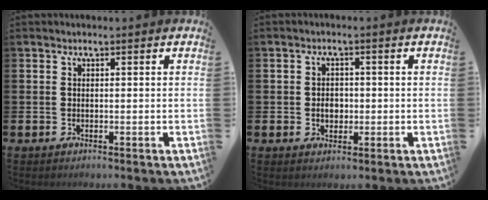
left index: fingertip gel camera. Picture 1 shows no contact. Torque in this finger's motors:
{"motor_torque": [0.36, 0.07, 0.13, 0.06]}